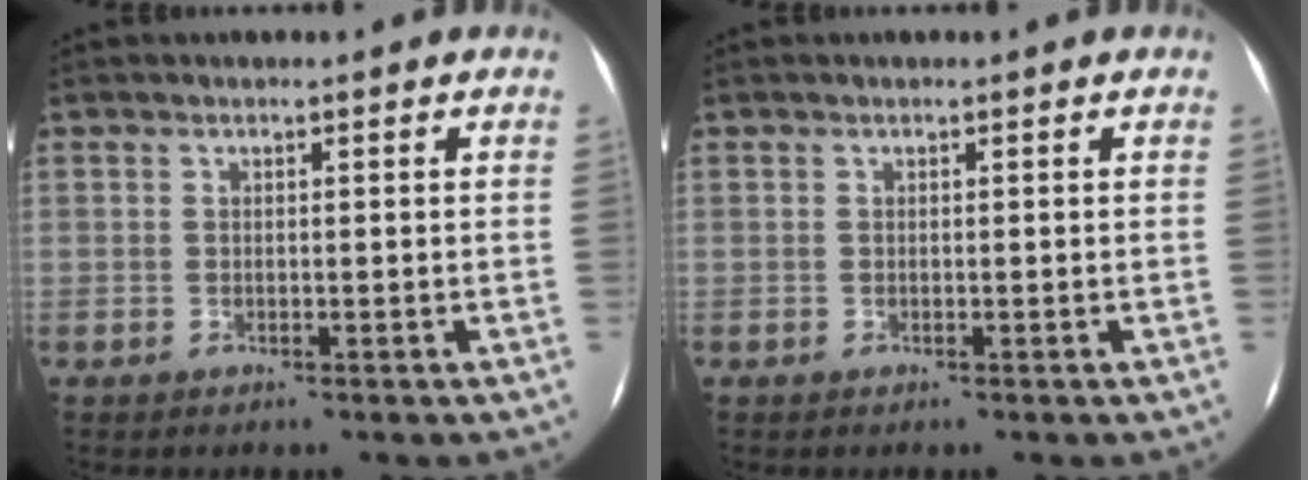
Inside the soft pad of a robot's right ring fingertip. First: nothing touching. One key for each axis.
{"total": 0.0}